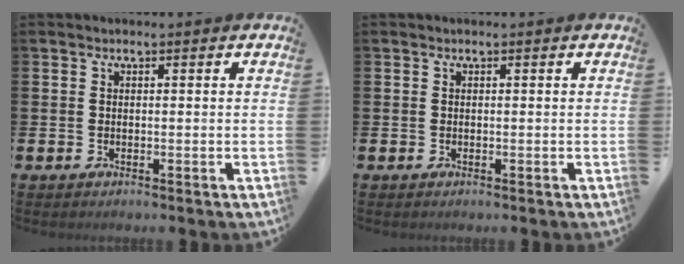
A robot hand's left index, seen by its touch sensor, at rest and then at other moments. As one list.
[{"total": 0.0}]